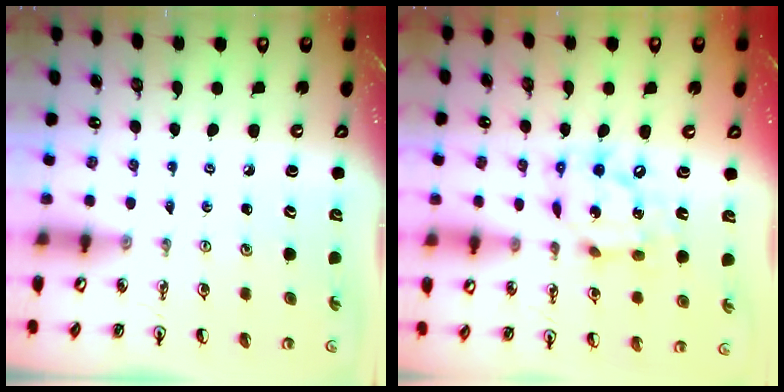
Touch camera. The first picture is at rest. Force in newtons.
{"total": 13.0, "press": 12.9, "slide": 1.5}